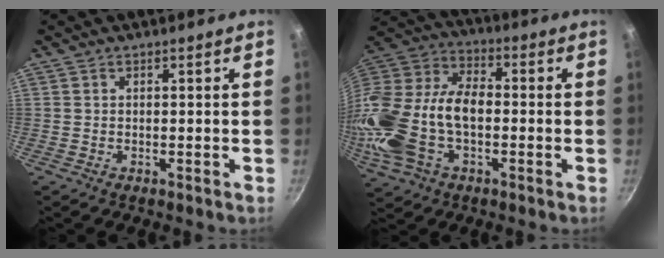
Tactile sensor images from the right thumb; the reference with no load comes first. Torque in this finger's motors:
{"motor_torque": [2.52, 2.48, 1.48, -1.29, 0.32]}